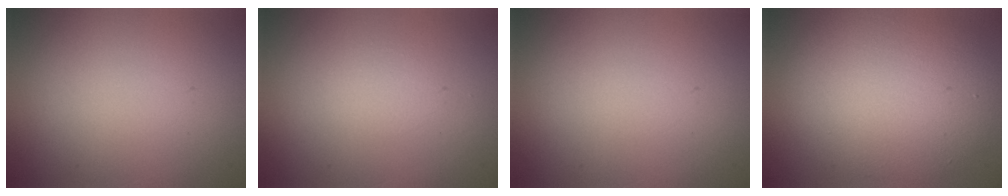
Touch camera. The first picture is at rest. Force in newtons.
{"total": 1.0, "press": 0.9, "slide": 0.1}
{"total": 0.0}
{"total": 7.5, "press": 7.5, "slide": 0.5}